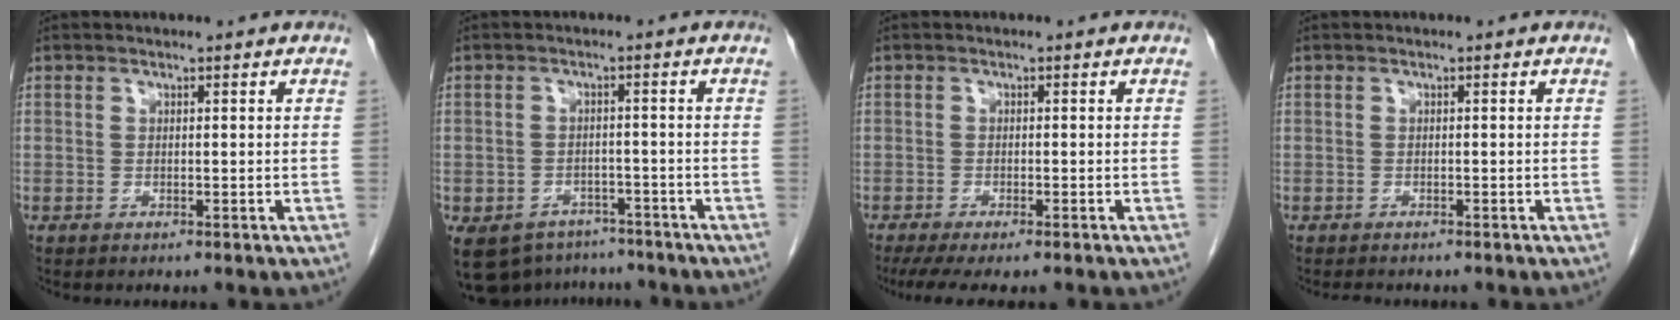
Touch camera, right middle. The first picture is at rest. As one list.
[{"total": 11.2, "force": [-8.4, 6.9, 2.8], "torque": [-0.068, 0.003, -0.109]}, {"total": 7.3, "force": [-5.8, 1.2, 4.3], "torque": [-0.062, -0.015, -0.089]}, {"total": 2.0, "force": [-1.7, 0.6, 0.8], "torque": [-0.017, -0.007, -0.017]}]